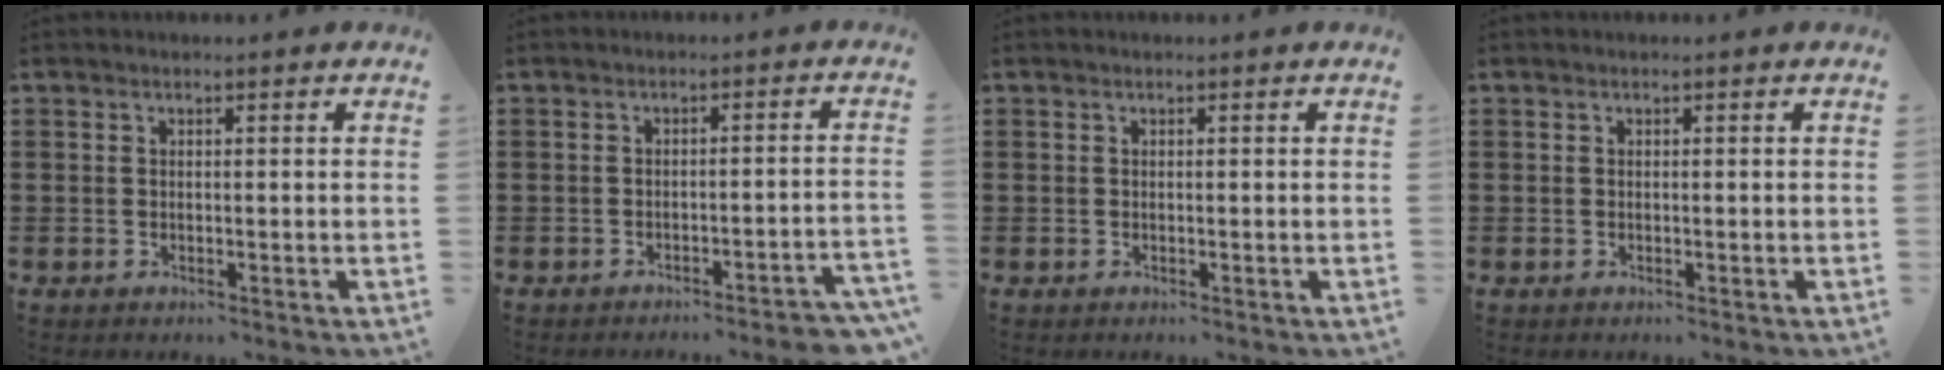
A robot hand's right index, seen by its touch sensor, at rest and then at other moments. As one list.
[{"total": 3.2, "force": [-2.8, -0.3, 1.5], "torque": [-0.026, -0.009, -0.056]}, {"total": 0.0}, {"total": 0.0}]